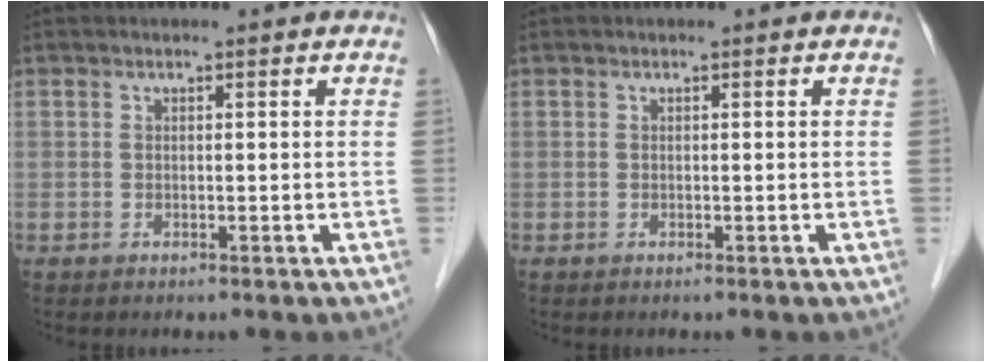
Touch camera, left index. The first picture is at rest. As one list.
[{"total": 0.0}]